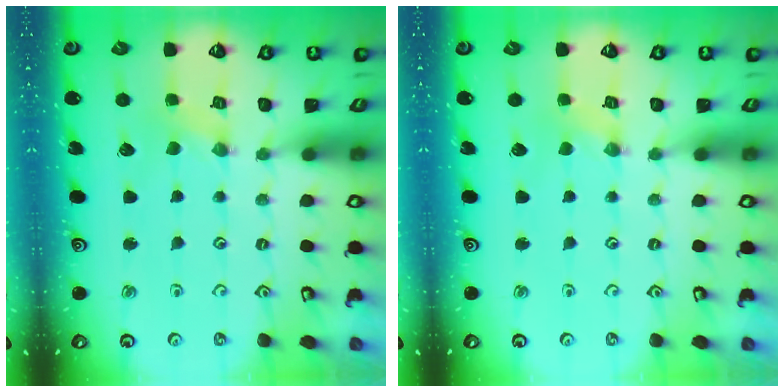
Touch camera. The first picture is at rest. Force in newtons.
{"total": 0.9, "press": 0.9, "slide": 0.2}